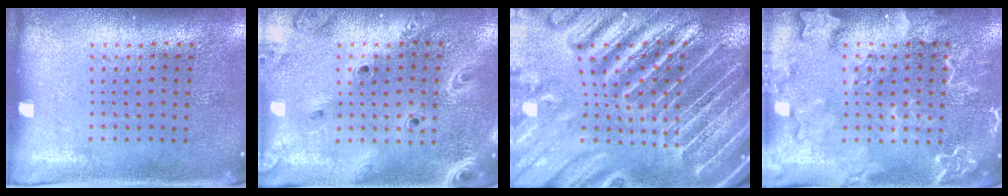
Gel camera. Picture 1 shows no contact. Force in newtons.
{"total": 2.4, "press": 2.1, "slide": 1.1}
{"total": 5.5, "press": 4.8, "slide": 2.7}
{"total": 4.2, "press": 4.2, "slide": 0.6}